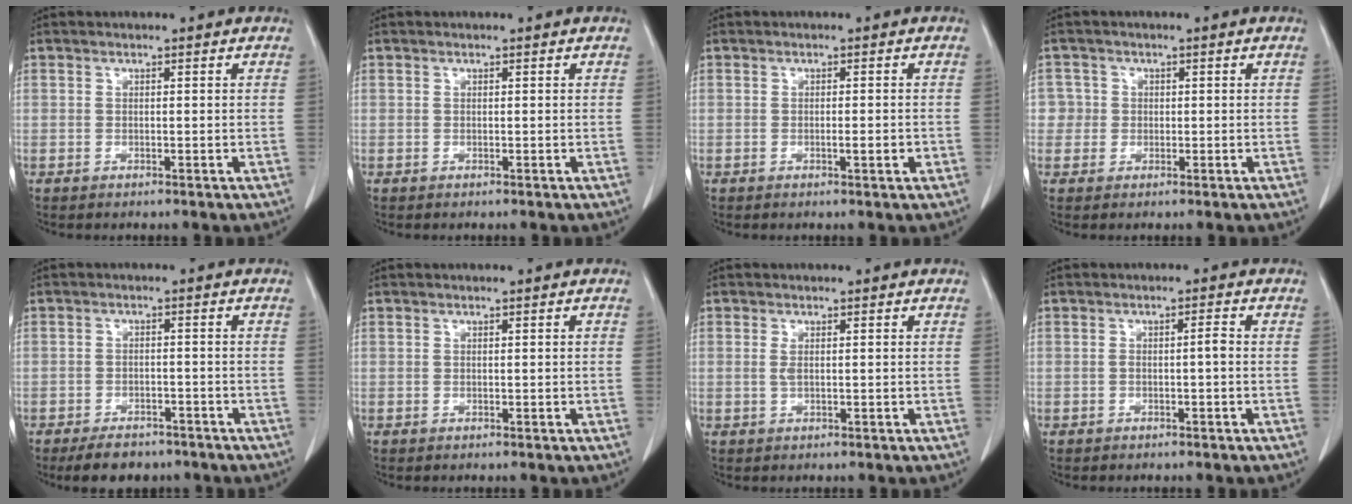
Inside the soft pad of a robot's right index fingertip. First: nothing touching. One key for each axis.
{"total": 0.0}
{"total": 1.7, "fx": -0.5, "fy": 0.2, "fz": 1.6, "tx": -0.026, "ty": -0.002, "tz": -0.006}
{"total": 2.7, "fx": 0.1, "fy": 2.7, "fz": -0.3, "tx": 0.023, "ty": 0.010, "tz": -0.002}
{"total": 6.1, "fx": -4.9, "fy": 2.8, "fz": 2.2, "tx": -0.033, "ty": 0.001, "tz": -0.069}
{"total": 0.0}
{"total": 1.2, "fx": 0.2, "fy": 0.3, "fz": 1.1, "tx": -0.028, "ty": -0.002, "tz": 0.004}
{"total": 1.4, "fx": -0.3, "fy": 0.1, "fz": 1.4, "tx": -0.023, "ty": 0.003, "tz": -0.005}